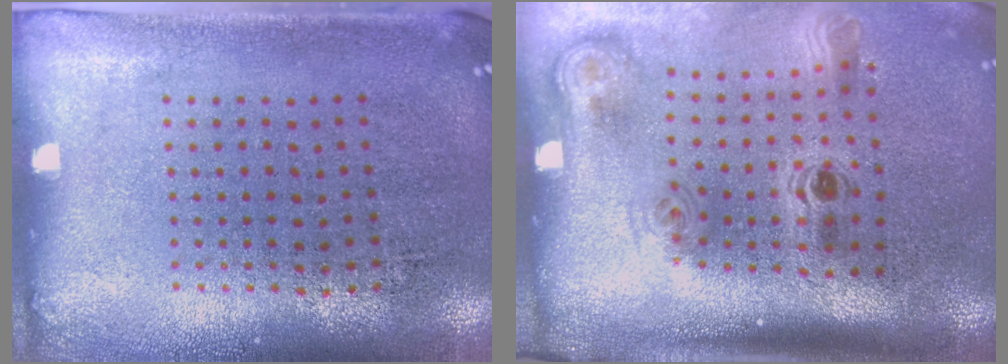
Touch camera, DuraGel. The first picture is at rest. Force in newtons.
{"total": 2.2, "press": 1.5, "slide": 1.7}